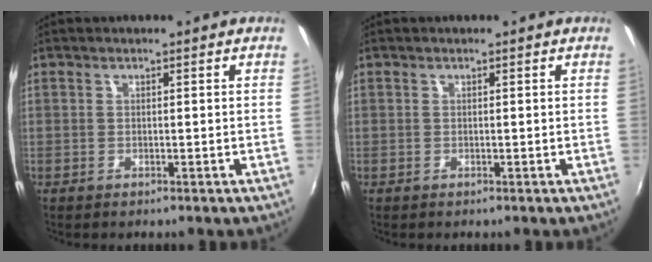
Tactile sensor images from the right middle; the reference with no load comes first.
{"total": 0.0}